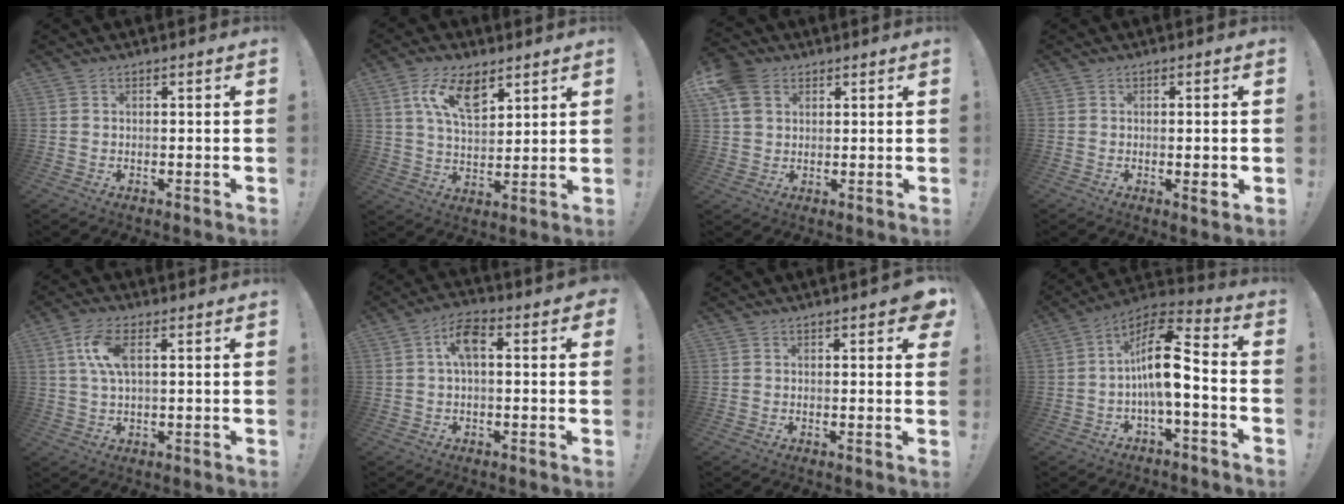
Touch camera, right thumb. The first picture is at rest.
{"total": 12.4, "force": [6.8, 6.1, 8.4], "torque": [-0.149, -0.016, 0.127]}
{"total": 9.8, "force": [4.3, 7.6, 4.4], "torque": [-0.082, -0.010, 0.090]}
{"total": 3.3, "force": [-0.3, 0.2, 3.2], "torque": [-0.039, -0.009, -0.007]}
{"total": 8.4, "force": [2.2, 3.7, 7.2], "torque": [-0.145, -0.002, 0.038]}
{"total": 7.6, "force": [1.3, 3.6, 6.6], "torque": [-0.111, 0.013, 0.023]}
{"total": 2.9, "force": [1.5, 1.1, 2.2], "torque": [-0.016, -0.009, 0.023]}
{"total": 14.8, "force": [-0.6, 5.8, 13.6], "torque": [-0.237, 0.017, -0.010]}